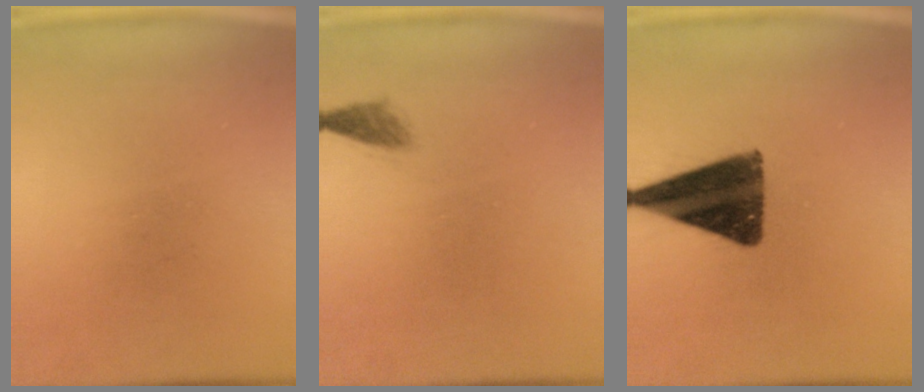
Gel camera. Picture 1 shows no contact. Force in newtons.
{"total": 1.3}
{"total": 13.1}